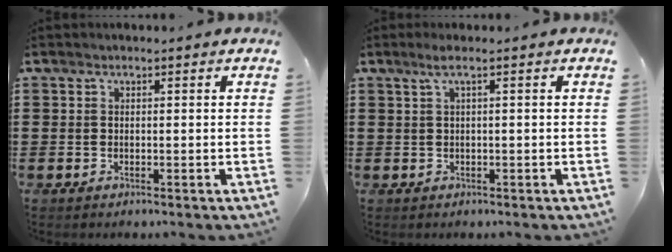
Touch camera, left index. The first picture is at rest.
{"total": 1.6, "force": [0.2, -0.1, 1.6], "torque": [-0.028, -0.002, 0.004]}